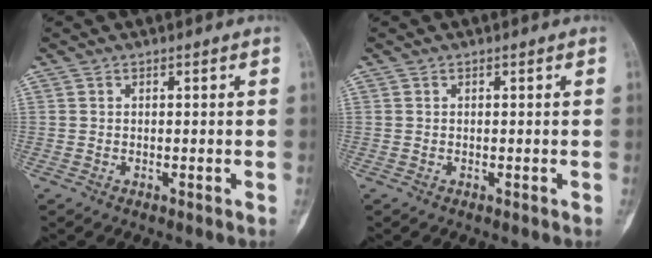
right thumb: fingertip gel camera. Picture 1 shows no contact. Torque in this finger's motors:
{"motor_torque": [0.16, 0.07, 0.06, -0.06, 0.03]}